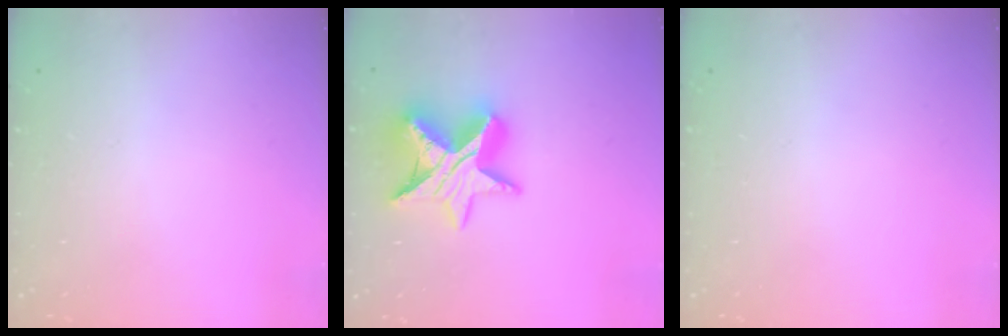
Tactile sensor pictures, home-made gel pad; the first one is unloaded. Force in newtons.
{"total": 15.0, "press": 15.0, "slide": 1.2}
{"total": 0.0}